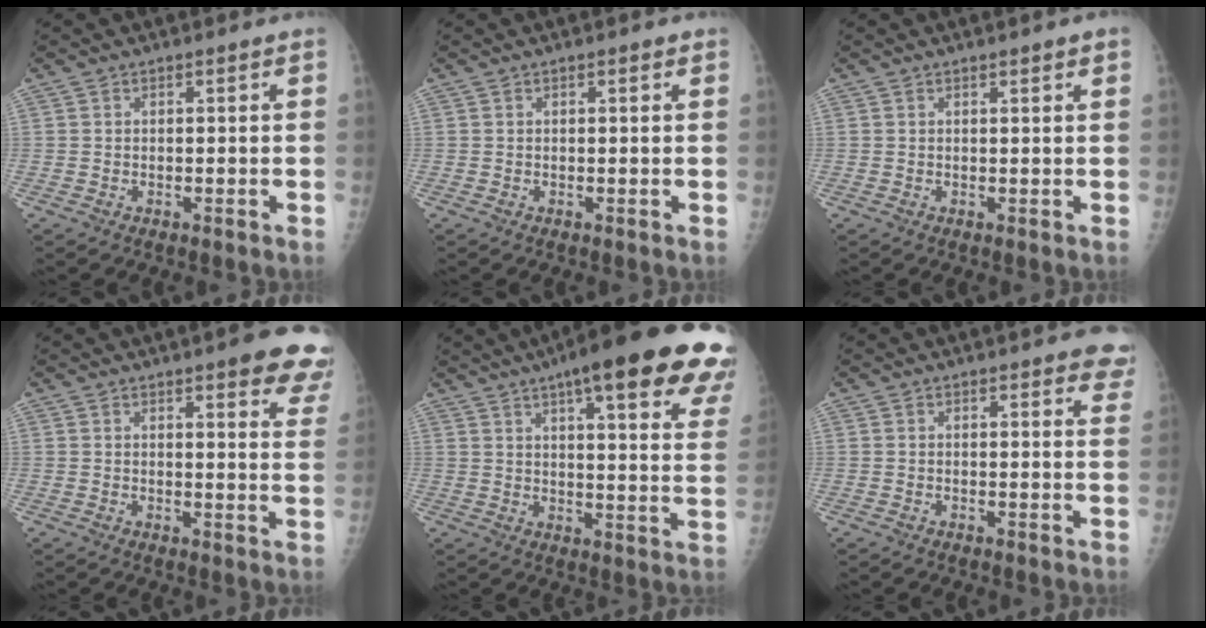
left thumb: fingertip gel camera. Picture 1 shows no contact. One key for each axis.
{"total": 0.7, "fx": 0.4, "fy": 0.2, "fz": 0.5, "tx": -0.009, "ty": 0.000, "tz": 0.003}
{"total": 1.6, "fx": 1.0, "fy": 0.2, "fz": 1.2, "tx": -0.016, "ty": -0.002, "tz": 0.011}
{"total": 12.3, "fx": 8.4, "fy": 3.1, "fz": 8.4, "tx": -0.065, "ty": -0.036, "tz": 0.082}
{"total": 27.4, "fx": 17.0, "fy": 6.0, "fz": 20.6, "tx": -0.223, "ty": -0.025, "tz": 0.211}
{"total": 6.3, "fx": 4.9, "fy": 2.0, "fz": 3.5, "tx": -0.009, "ty": -0.015, "tz": 0.043}